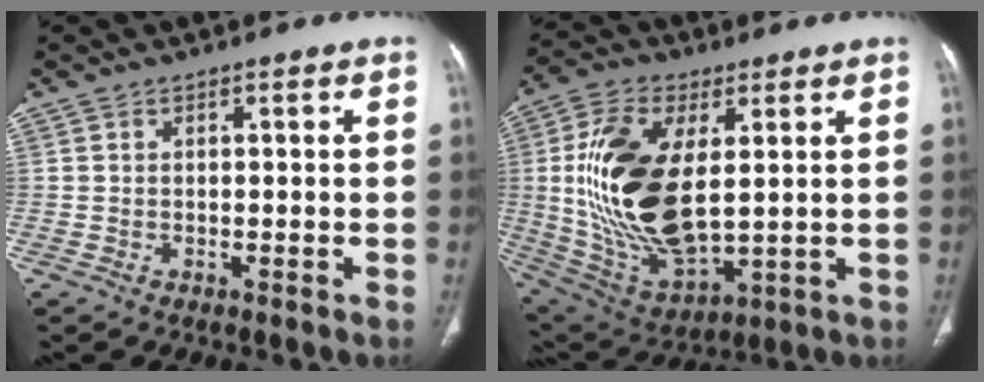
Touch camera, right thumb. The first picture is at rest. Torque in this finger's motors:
{"motor_torque": [-0.22, 4.79, 1.96, 0.37, 0.28]}